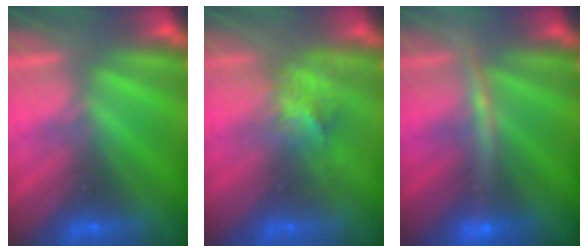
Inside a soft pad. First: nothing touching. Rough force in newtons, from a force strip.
{"total": 2.7}
{"total": 2.5}